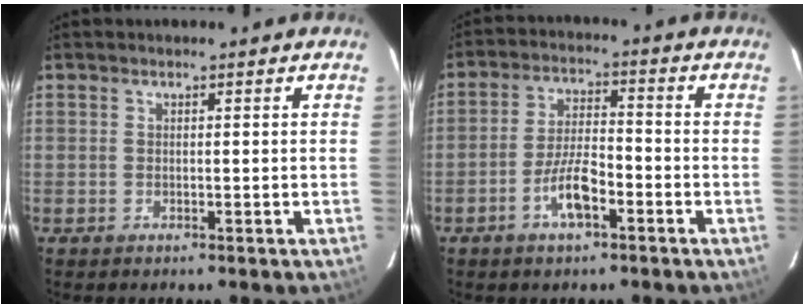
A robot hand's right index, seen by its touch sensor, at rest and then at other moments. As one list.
[{"total": 7.5, "force": [-3.4, 2.4, 6.2], "torque": [-0.125, 0.009, -0.062]}]